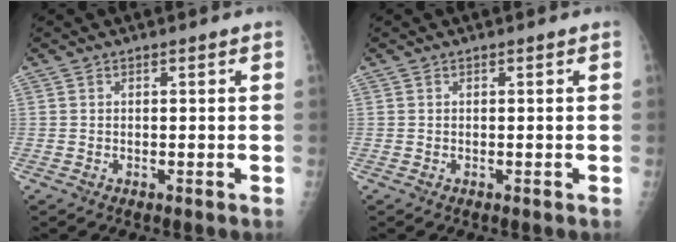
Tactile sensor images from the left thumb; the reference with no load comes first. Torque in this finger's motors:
{"motor_torque": [0.00, 0.01, -0.03, -0.03, 0.00]}